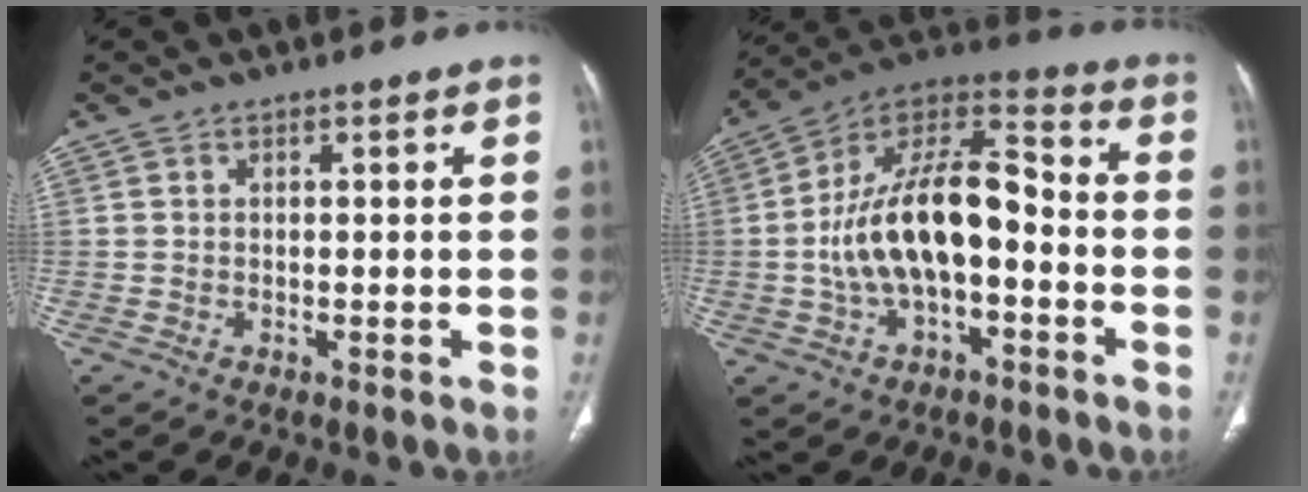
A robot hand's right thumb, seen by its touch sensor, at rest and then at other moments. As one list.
[{"total": 18.1, "force": [-2.8, 8.9, 15.5], "torque": [-0.274, 0.052, -0.053]}]